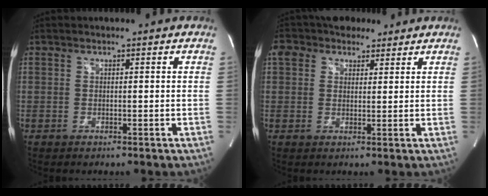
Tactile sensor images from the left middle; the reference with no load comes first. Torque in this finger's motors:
{"motor_torque": [0.45, -0.37, 0.03, 0.05]}